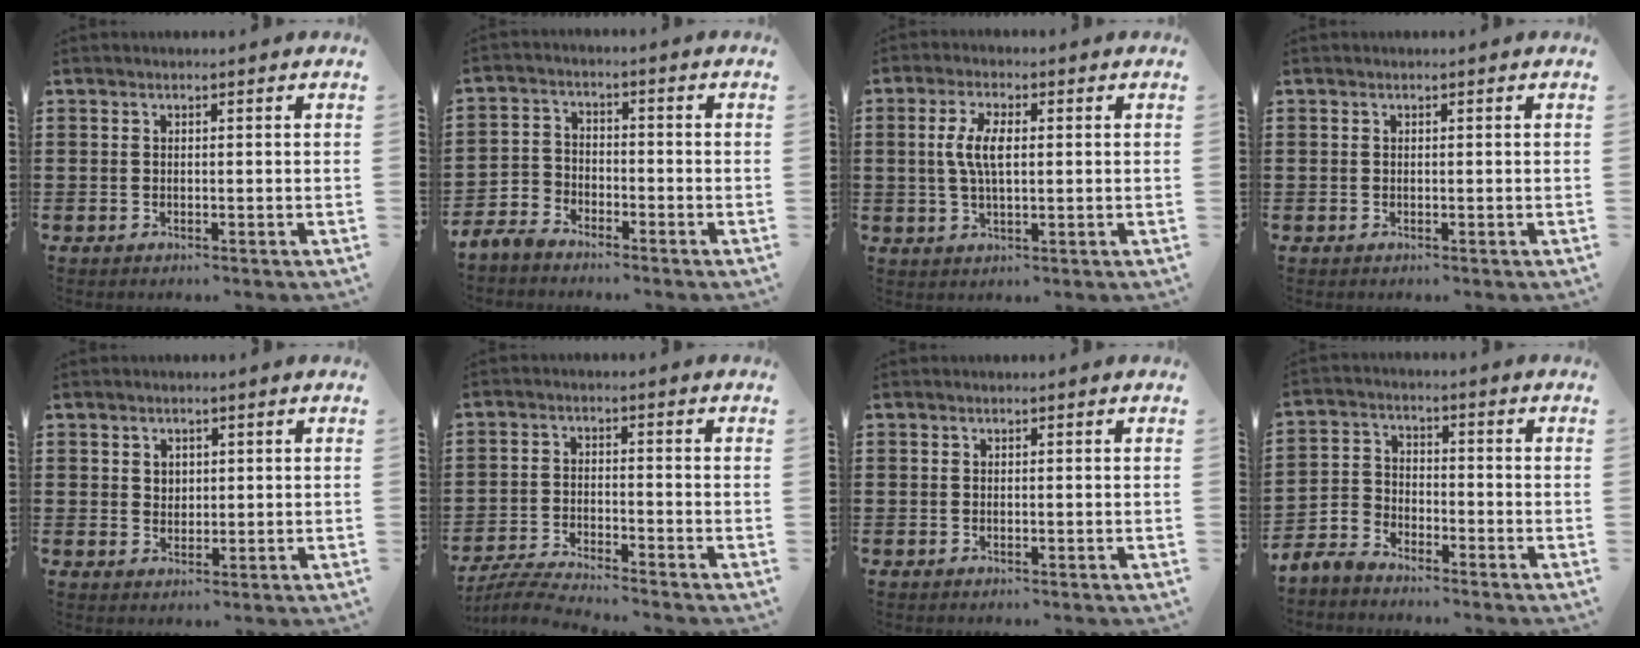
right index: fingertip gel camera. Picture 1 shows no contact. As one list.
[{"total": 3.7, "force": [-3.4, 1.3, 0.6], "torque": [-0.037, 0.002, -0.079]}, {"total": 5.5, "force": [0.5, 2.1, 5.1], "torque": [-0.108, 0.005, 0.004]}, {"total": 0.0}, {"total": 1.9, "force": [1.0, 1.5, 0.3], "torque": [-0.012, 0.008, 0.018]}, {"total": 4.6, "force": [-4.5, -0.2, 1.0], "torque": [-0.031, -0.008, -0.094]}, {"total": 0.0}, {"total": 3.9, "force": [-3.7, 1.1, 0.5], "torque": [-0.035, -0.003, -0.085]}]